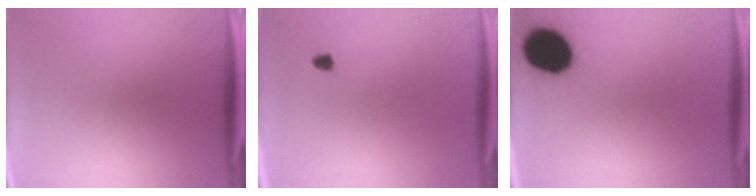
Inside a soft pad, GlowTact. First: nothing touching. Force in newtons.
{"total": 1.0}
{"total": 15.6}